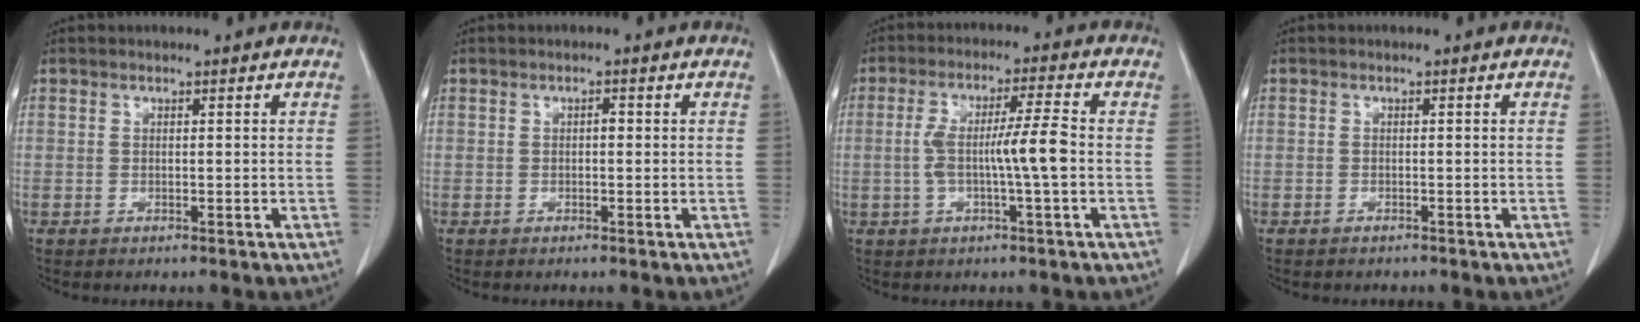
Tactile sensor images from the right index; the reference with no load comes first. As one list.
[{"total": 0.8, "force": [0.0, 0.4, 0.7], "torque": [-0.010, 0.003, -0.002]}, {"total": 7.6, "force": [-1.0, -0.2, 7.5], "torque": [-0.145, 0.011, -0.016]}, {"total": 0.9, "force": [-0.8, 0.4, 0.1], "torque": [-0.008, 0.000, -0.012]}]